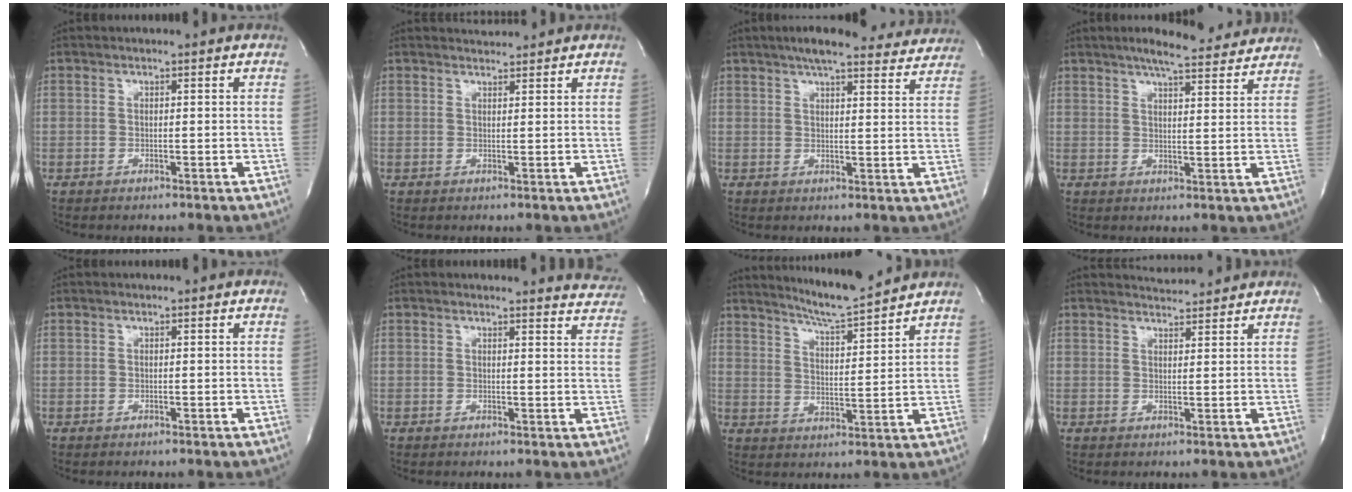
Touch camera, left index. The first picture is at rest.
{"total": 2.1, "force": [2.1, 0.0, -0.1], "torque": [-0.007, 0.009, 0.037]}
{"total": 17.3, "force": [15.6, 3.1, 6.9], "torque": [-0.089, 0.020, 0.192]}
{"total": 10.9, "force": [9.7, 1.6, 4.7], "torque": [-0.067, 0.005, 0.121]}
{"total": 0.0}
{"total": 6.4, "force": [6.4, 0.7, -0.1], "torque": [0.016, -0.040, 0.040]}
{"total": 10.6, "force": [9.9, -0.7, 3.6], "torque": [-0.066, -0.007, 0.157]}
{"total": 4.3, "force": [4.3, 0.2, 0.4], "torque": [-0.017, 0.011, 0.064]}